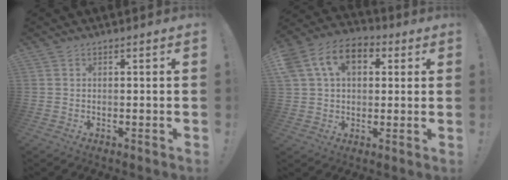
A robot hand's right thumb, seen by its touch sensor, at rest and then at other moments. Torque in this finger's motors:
{"motor_torque": [0.93, 1.10, 0.10, 0.09, 0.03]}